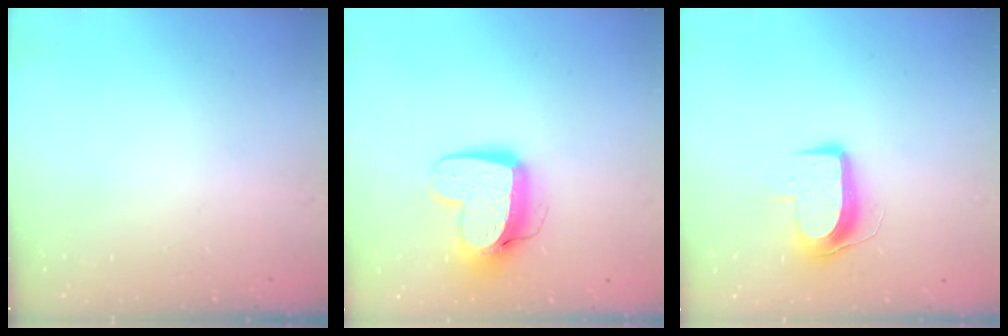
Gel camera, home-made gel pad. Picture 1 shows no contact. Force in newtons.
{"total": 12.4, "press": 12.3, "slide": 1.2}
{"total": 10.1, "press": 10.1, "slide": 0.9}